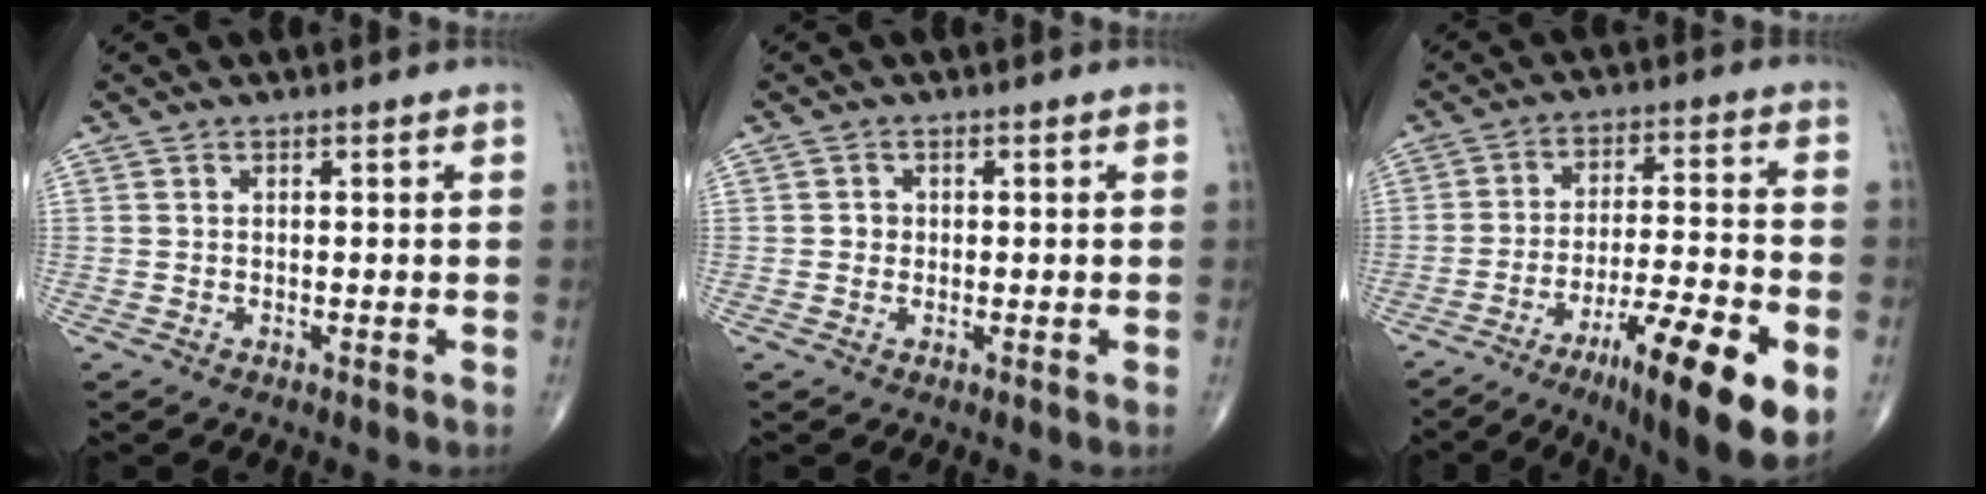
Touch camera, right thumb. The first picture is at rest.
{"total": 1.4, "force": [-0.1, 1.3, 0.4], "torque": [0.001, 0.004, -0.003]}
{"total": 18.1, "force": [-8.4, 3.6, 15.7], "torque": [-0.233, 0.033, -0.126]}